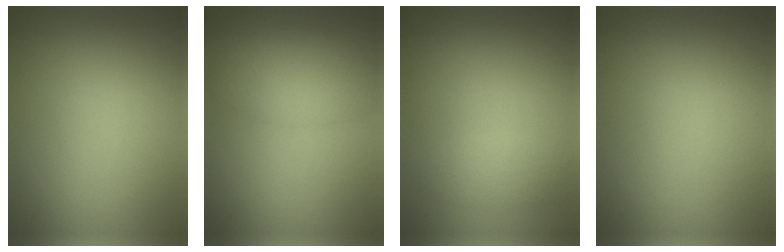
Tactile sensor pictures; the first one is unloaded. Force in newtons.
{"total": 4.0, "press": 4.0, "slide": 0.2}
{"total": 2.0, "press": 2.0, "slide": 0.0}
{"total": 0.0}